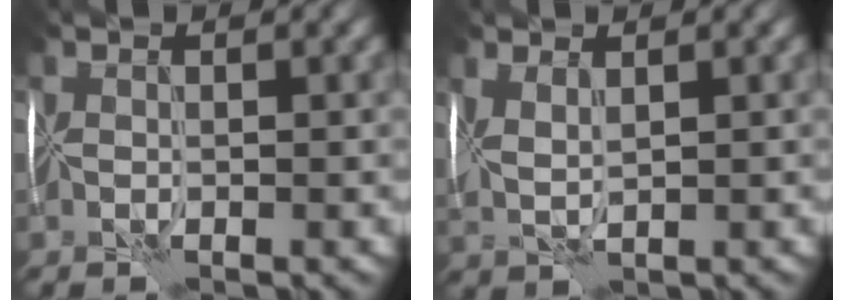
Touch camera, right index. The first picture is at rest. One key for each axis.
{"total": 1.9, "fx": 1.3, "fy": 0.4, "fz": 1.4, "tx": -0.037, "ty": 0.005, "tz": 0.029}